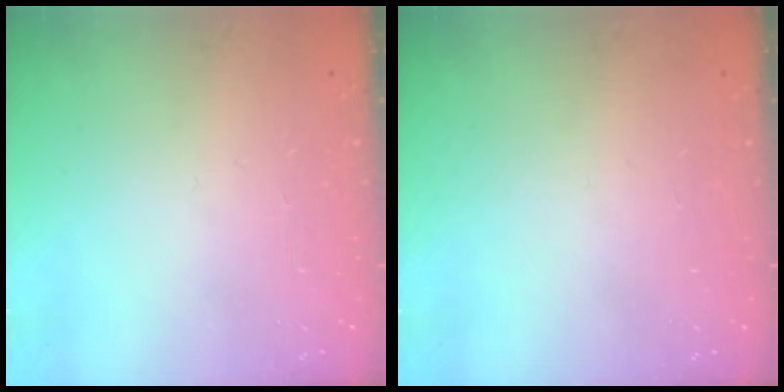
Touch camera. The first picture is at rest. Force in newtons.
{"total": 0.0}